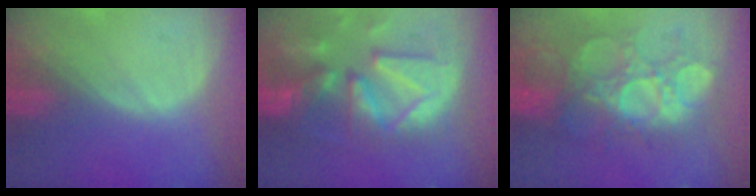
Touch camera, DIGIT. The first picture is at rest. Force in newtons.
{"total": 13.3, "press": 11.4, "slide": 6.7}
{"total": 10.4, "press": 10.3, "slide": 1.6}